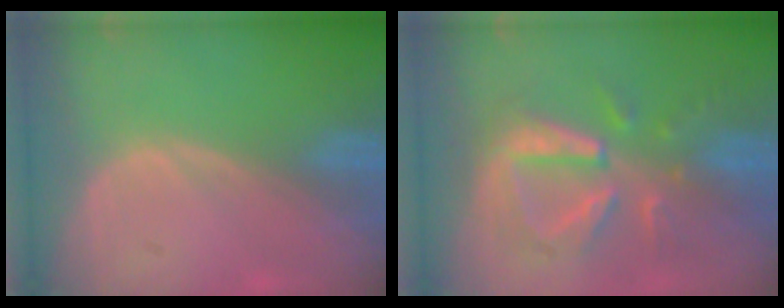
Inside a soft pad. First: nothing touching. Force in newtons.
{"total": 9.0, "press": 8.6, "slide": 2.4}